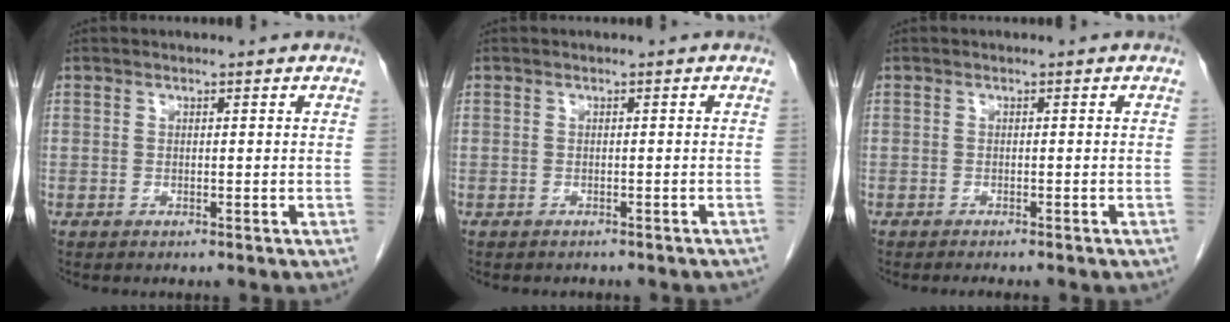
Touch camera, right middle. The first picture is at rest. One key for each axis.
{"total": 4.2, "fx": -3.7, "fy": 1.5, "fz": 1.3, "tx": -0.018, "ty": -0.003, "tz": -0.038}
{"total": 4.5, "fx": -3.9, "fy": 0.8, "fz": 2.1, "tx": -0.022, "ty": -0.006, "tz": -0.045}